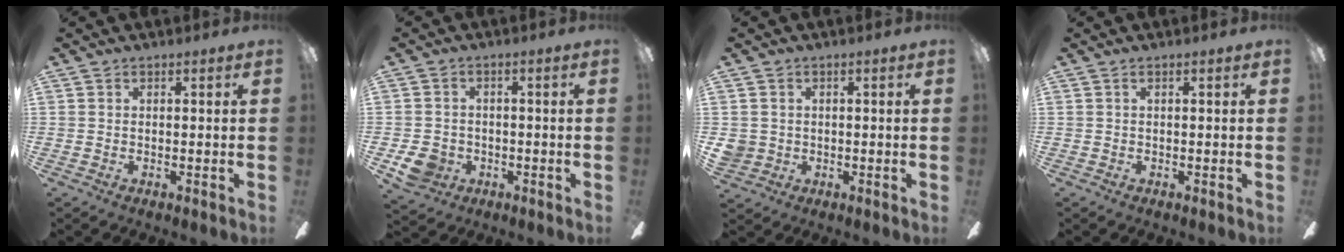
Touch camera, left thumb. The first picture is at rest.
{"total": 6.0, "force": [-2.1, 5.3, 2.0], "torque": [-0.039, 0.011, -0.041]}
{"total": 3.8, "force": [0.4, 3.8, 0.6], "torque": [-0.010, 0.007, 0.008]}
{"total": 0.0}